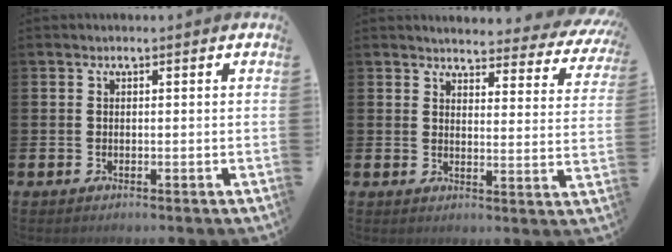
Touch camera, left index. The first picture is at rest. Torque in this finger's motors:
{"motor_torque": [1.07, -1.07, 0.24, 0.03]}